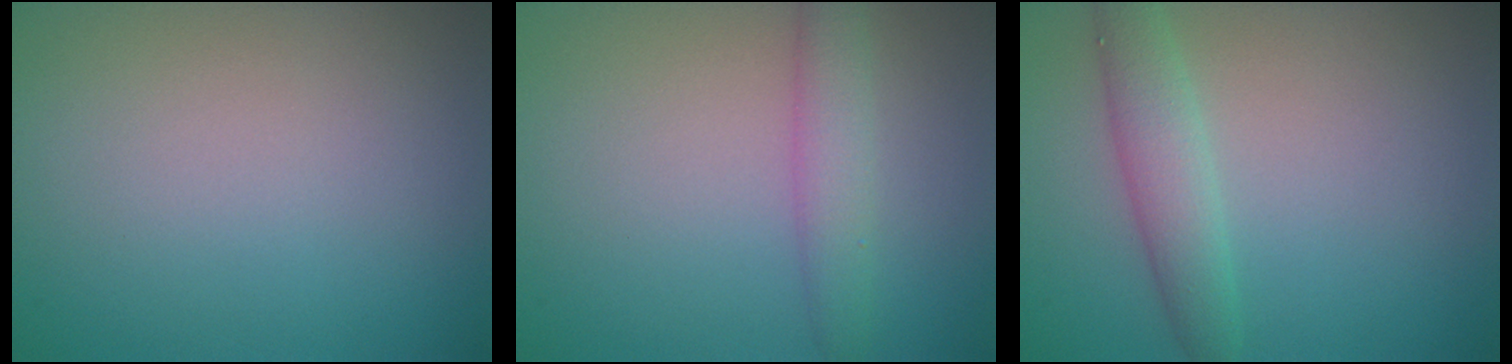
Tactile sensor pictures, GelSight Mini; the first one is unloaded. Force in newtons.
{"total": 2.6, "press": 2.6, "slide": 0.0}
{"total": 2.9, "press": 2.9, "slide": 0.1}